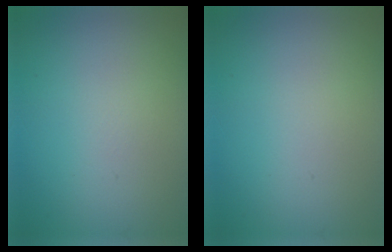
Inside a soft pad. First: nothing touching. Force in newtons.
{"total": 0.0}